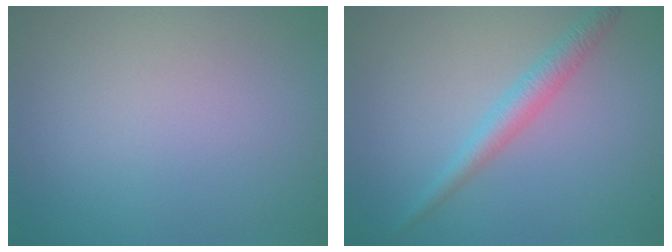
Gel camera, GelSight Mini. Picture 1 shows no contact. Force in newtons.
{"total": 2.4, "press": 2.4, "slide": 0.1}